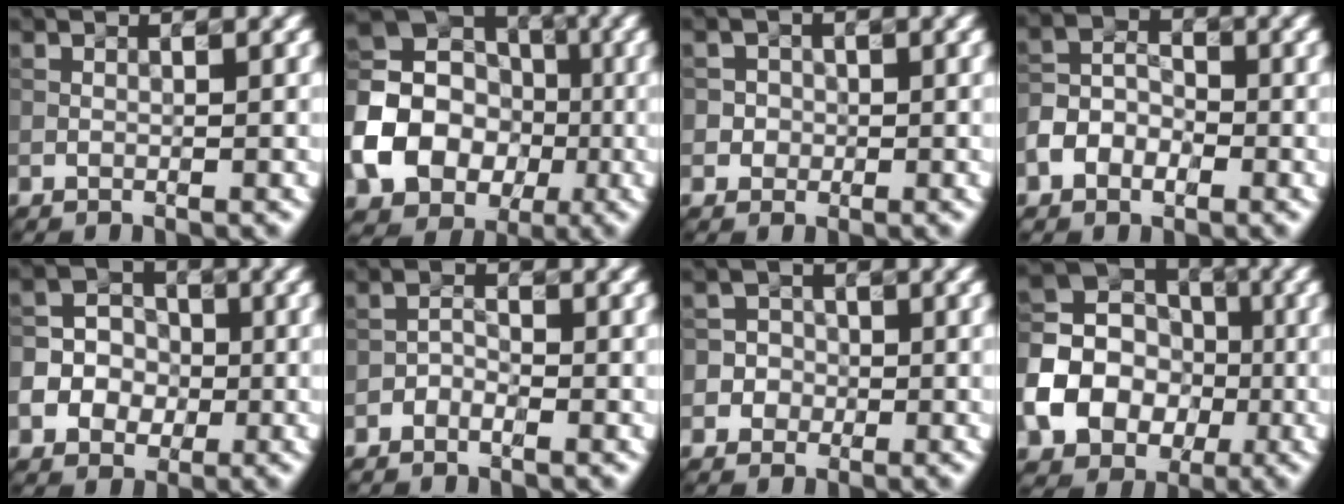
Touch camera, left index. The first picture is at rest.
{"total": 10.6, "force": [-2.7, 8.7, 5.3], "torque": [-0.121, -0.004, -0.062]}
{"total": 2.0, "force": [0.1, 2.0, 0.4], "torque": [0.010, 0.006, 0.000]}
{"total": 3.6, "force": [-1.7, 2.5, 1.9], "torque": [-0.042, 0.009, -0.036]}
{"total": 6.8, "force": [-2.2, 6.0, 2.1], "torque": [-0.035, 0.009, -0.057]}
{"total": 1.2, "force": [-0.8, 0.6, 0.7], "torque": [-0.014, 0.007, -0.017]}
{"total": 3.3, "force": [-0.9, 3.2, 0.4], "torque": [0.023, 0.018, -0.035]}
{"total": 8.8, "force": [-2.4, 7.2, 4.5], "torque": [-0.093, 0.000, -0.056]}